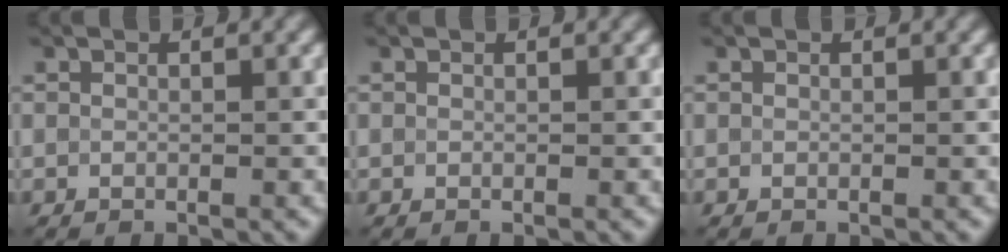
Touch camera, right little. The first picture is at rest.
{"total": 0.0}
{"total": 0.0}